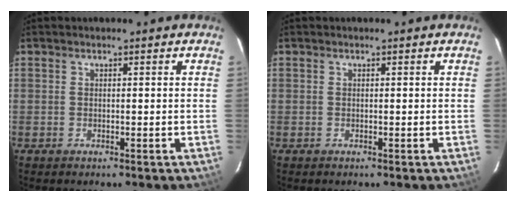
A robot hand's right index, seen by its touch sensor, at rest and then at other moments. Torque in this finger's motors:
{"motor_torque": [0.00, 0.00, 0.03, 0.00]}